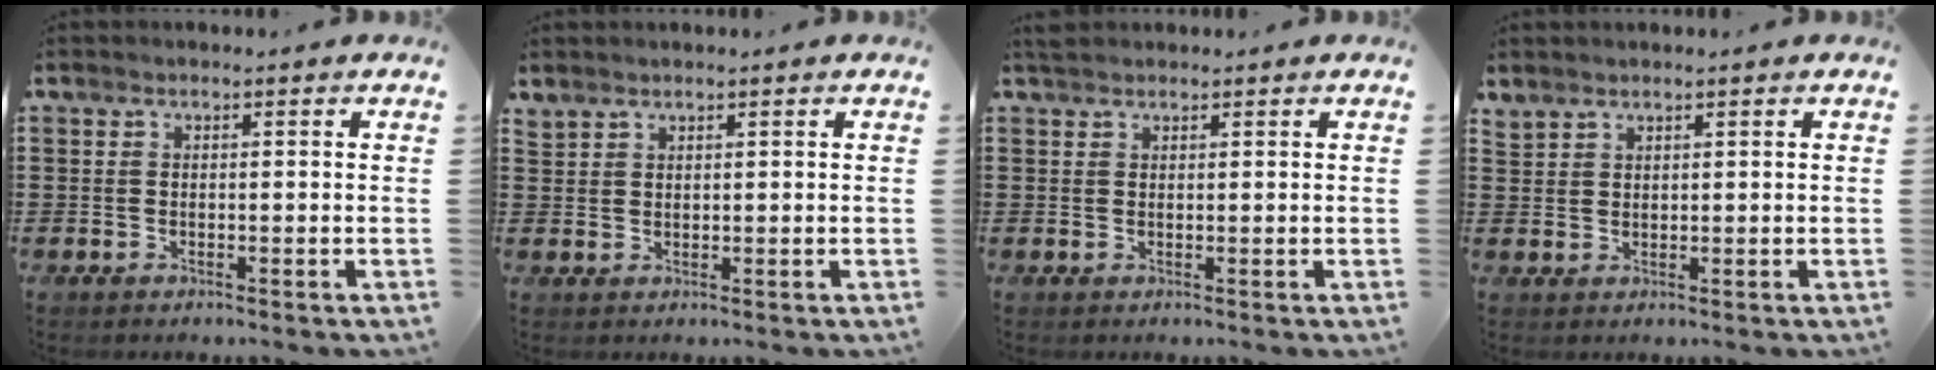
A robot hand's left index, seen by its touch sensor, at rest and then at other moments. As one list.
[{"total": 1.4, "force": [1.3, 0.4, 0.1], "torque": [-0.005, 0.000, 0.026]}, {"total": 1.2, "force": [1.1, 0.3, 0.3], "torque": [-0.009, 0.002, 0.022]}, {"total": 1.6, "force": [1.5, 0.3, 0.0], "torque": [-0.003, 0.000, 0.031]}]